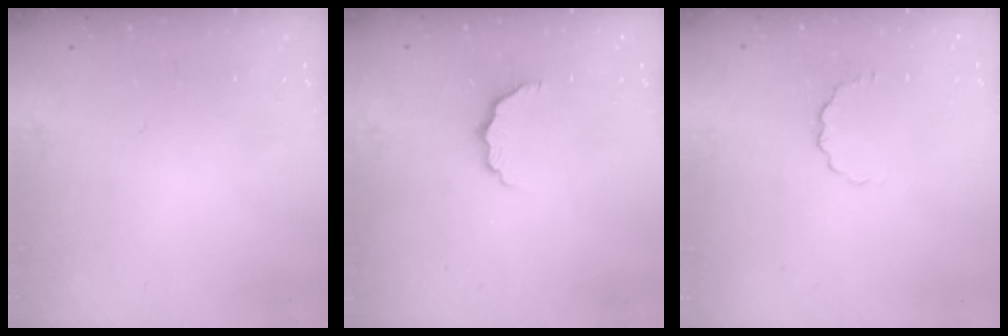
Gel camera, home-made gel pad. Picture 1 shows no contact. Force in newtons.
{"total": 5.2, "press": 5.1, "slide": 1.0}
{"total": 3.7, "press": 3.5, "slide": 1.2}